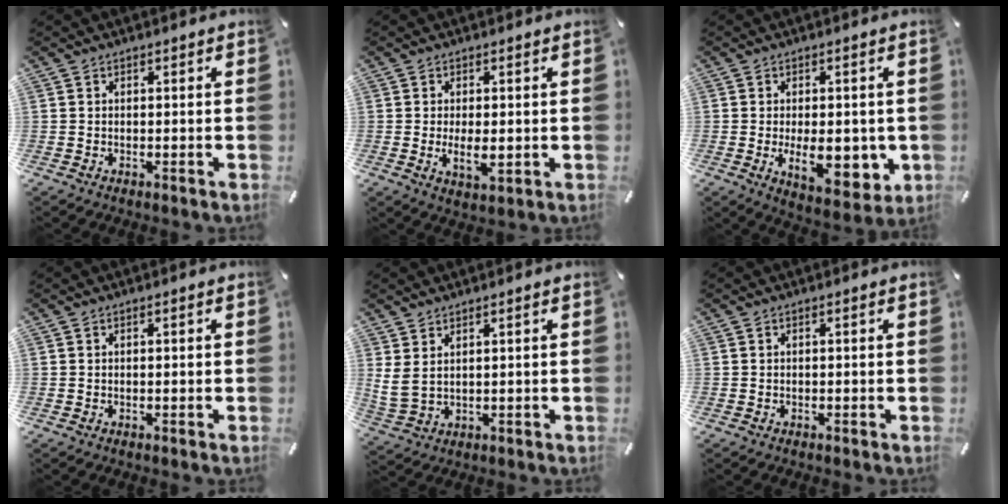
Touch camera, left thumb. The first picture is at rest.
{"total": 5.7, "force": [-0.3, 2.2, 5.3], "torque": [-0.088, -0.010, -0.009]}
{"total": 12.1, "force": [-1.4, 5.6, 10.7], "torque": [-0.155, -0.020, -0.020]}
{"total": 0.7, "force": [0.0, 0.0, 0.7], "torque": [-0.009, -0.003, 0.000]}
{"total": 4.0, "force": [2.5, 1.7, 2.6], "torque": [-0.062, -0.013, 0.047]}
{"total": 0.0}